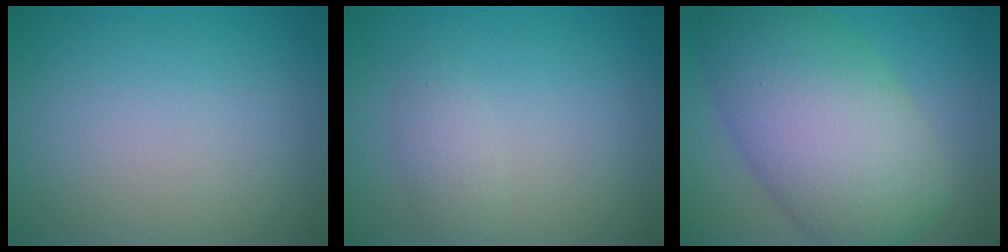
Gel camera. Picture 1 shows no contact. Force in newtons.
{"total": 1.5, "press": 1.5, "slide": 0.2}
{"total": 11.3, "press": 11.3, "slide": 0.2}